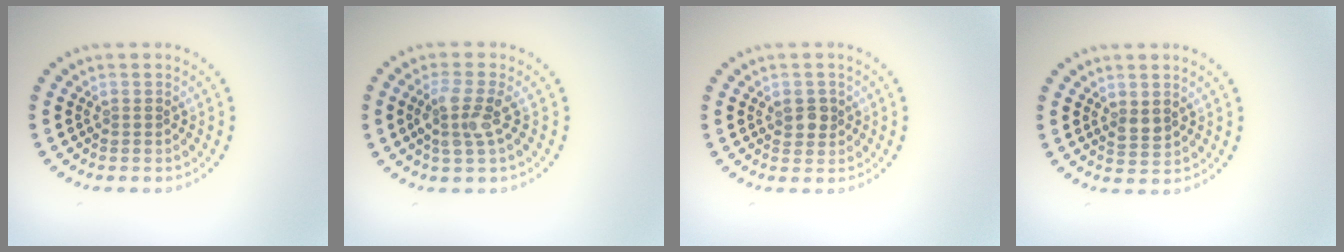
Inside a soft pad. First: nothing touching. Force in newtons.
{"total": 2.9, "press": 2.6, "slide": 1.3}
{"total": 1.8, "press": 1.8, "slide": 0.4}
{"total": 1.5, "press": 1.4, "slide": 0.5}